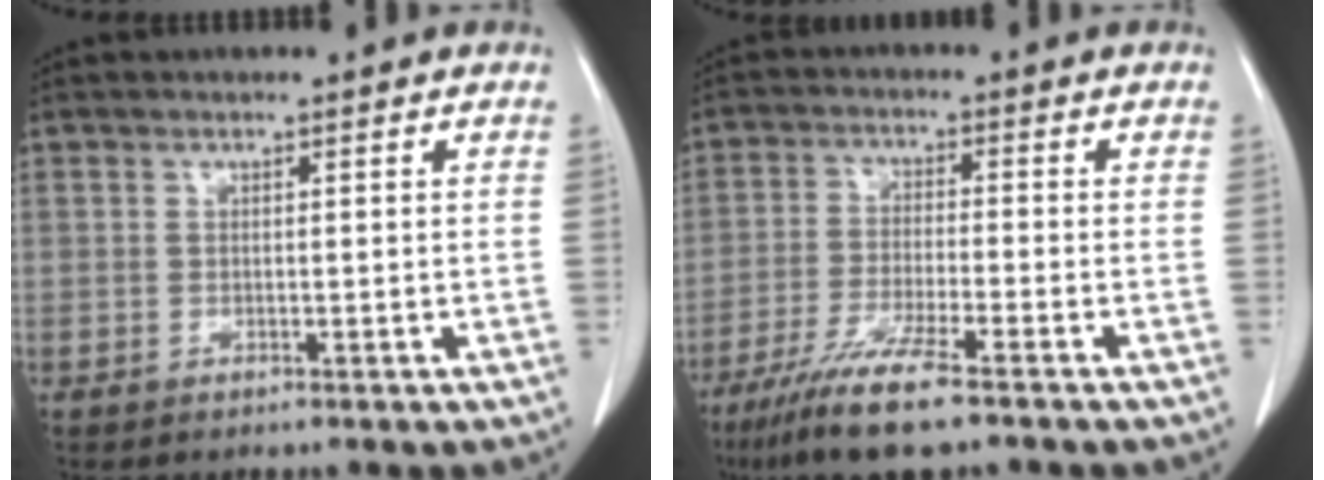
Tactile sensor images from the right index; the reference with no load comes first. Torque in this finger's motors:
{"motor_torque": [0.72, -0.69, 0.51, 0.13]}